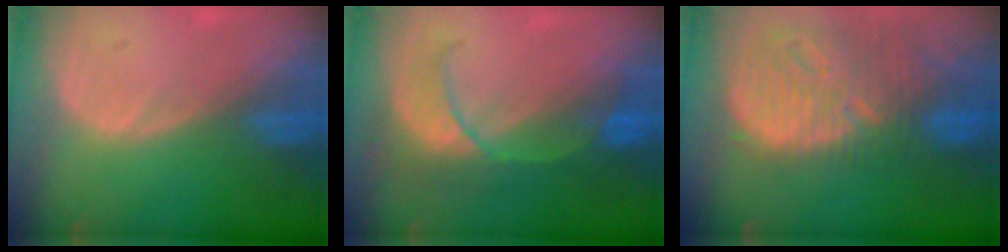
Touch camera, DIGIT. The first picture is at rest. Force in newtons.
{"total": 8.0, "press": 7.3, "slide": 3.3}
{"total": 13.4, "press": 11.5, "slide": 7.0}